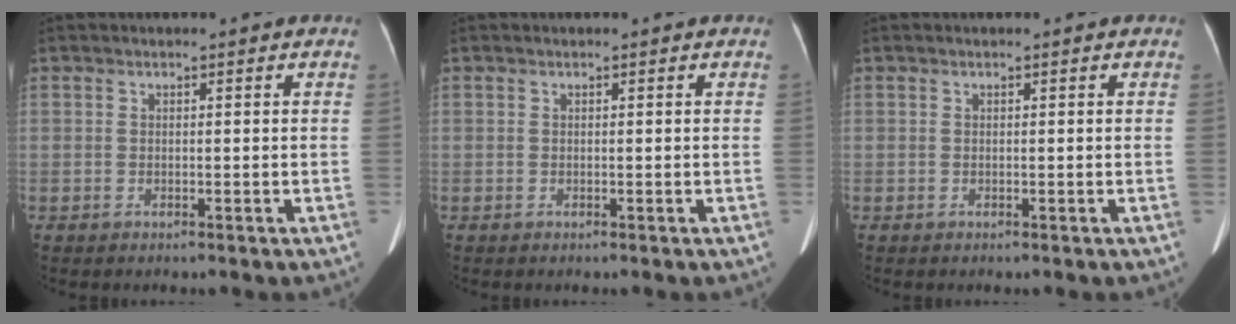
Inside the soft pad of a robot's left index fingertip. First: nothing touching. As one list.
[{"total": 0.0}, {"total": 0.0}]